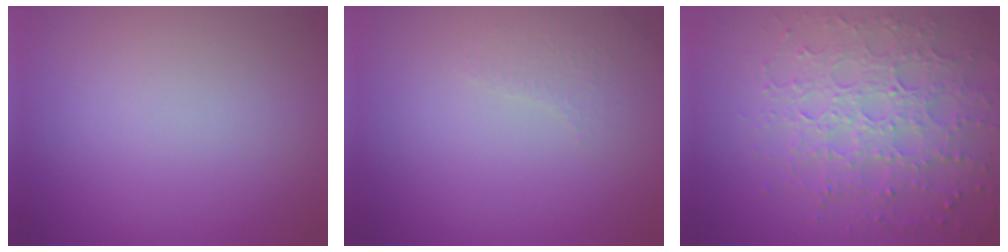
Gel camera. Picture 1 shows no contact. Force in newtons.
{"total": 1.6, "press": 1.6, "slide": 0.4}
{"total": 6.5, "press": 5.3, "slide": 3.9}